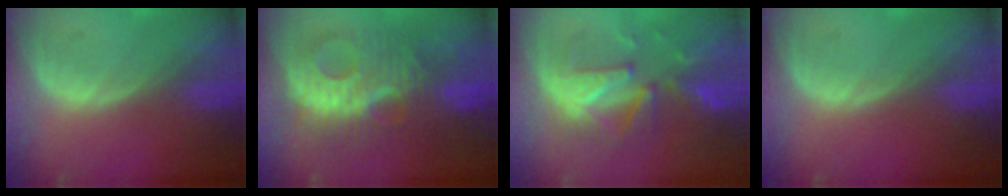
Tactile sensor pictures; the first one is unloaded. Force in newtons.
{"total": 10.9, "press": 10.9, "slide": 0.5}
{"total": 10.0, "press": 8.8, "slide": 4.7}
{"total": 0.0}